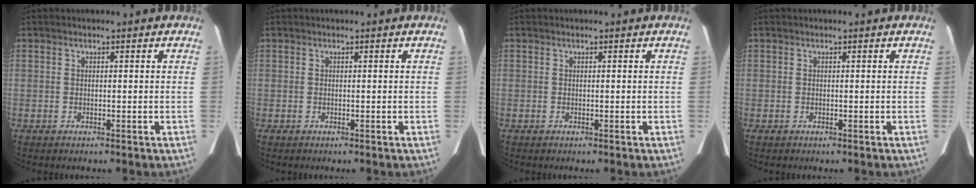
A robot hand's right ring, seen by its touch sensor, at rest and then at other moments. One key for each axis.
{"total": 0.0}
{"total": 0.0}
{"total": 0.0}